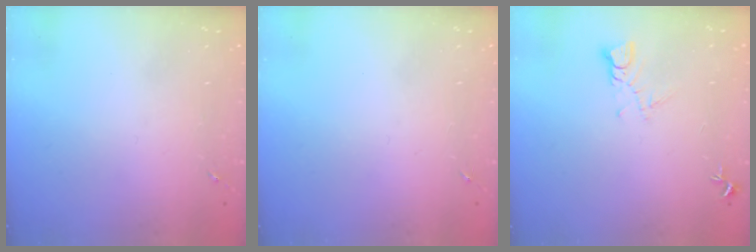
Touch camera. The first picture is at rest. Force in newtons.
{"total": 0.0}
{"total": 5.2, "press": 5.2, "slide": 0.3}